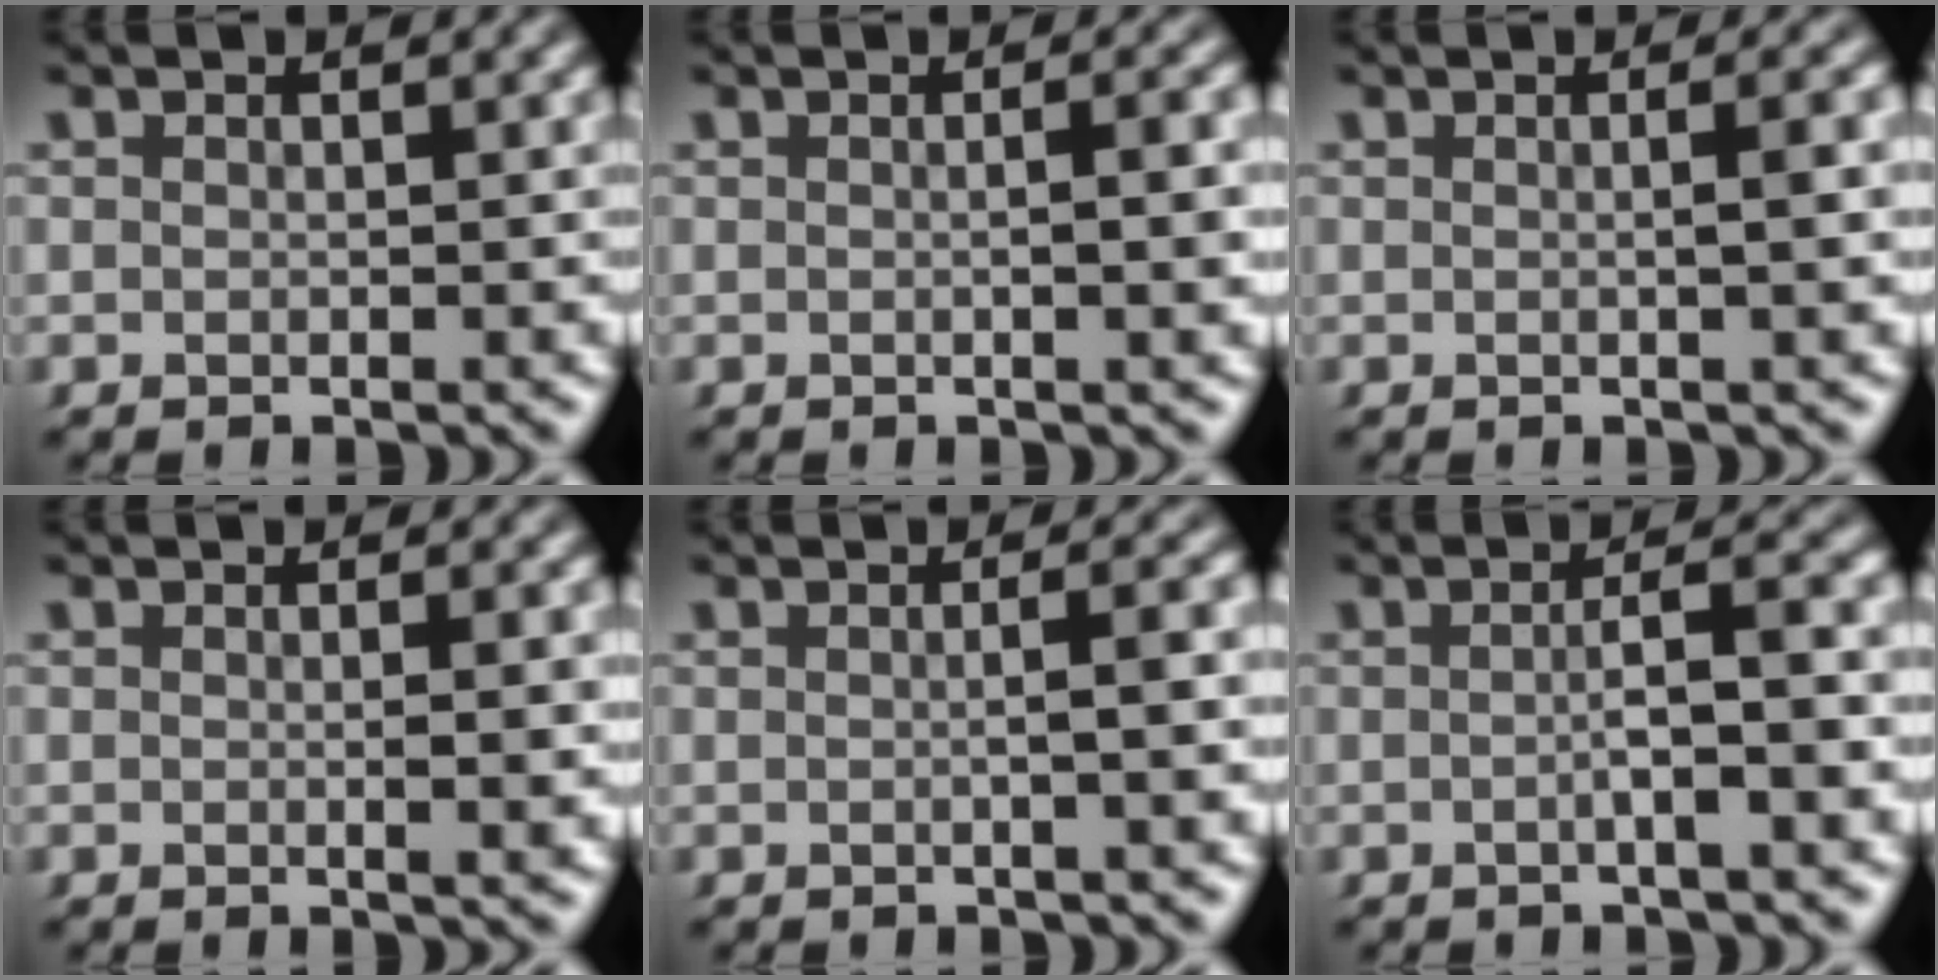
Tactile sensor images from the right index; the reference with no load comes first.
{"total": 1.7, "force": [0.0, 0.1, 1.6], "torque": [-0.017, 0.006, -0.004]}
{"total": 1.4, "force": [0.1, 0.0, 1.4], "torque": [-0.014, 0.005, -0.001]}
{"total": 1.1, "force": [0.1, -0.1, 1.1], "torque": [-0.015, 0.000, 0.000]}
{"total": 1.6, "force": [-0.1, -0.1, 1.6], "torque": [-0.020, 0.005, -0.004]}
{"total": 2.7, "force": [-0.7, 0.0, 2.6], "torque": [-0.039, 0.003, -0.016]}